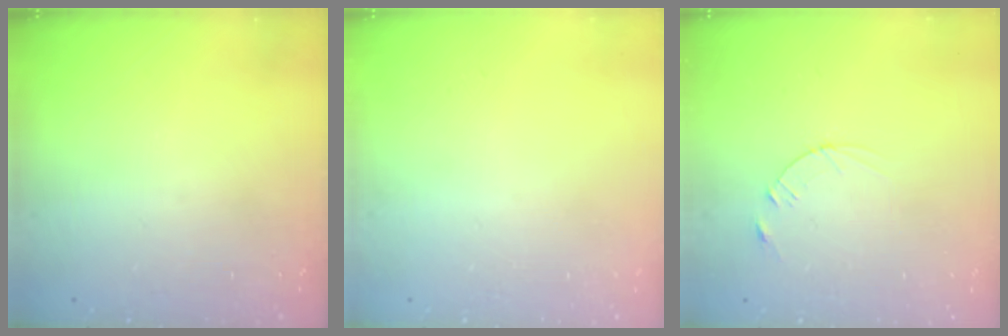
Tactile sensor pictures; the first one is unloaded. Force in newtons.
{"total": 0.0}
{"total": 2.5, "press": 2.5, "slide": 0.3}